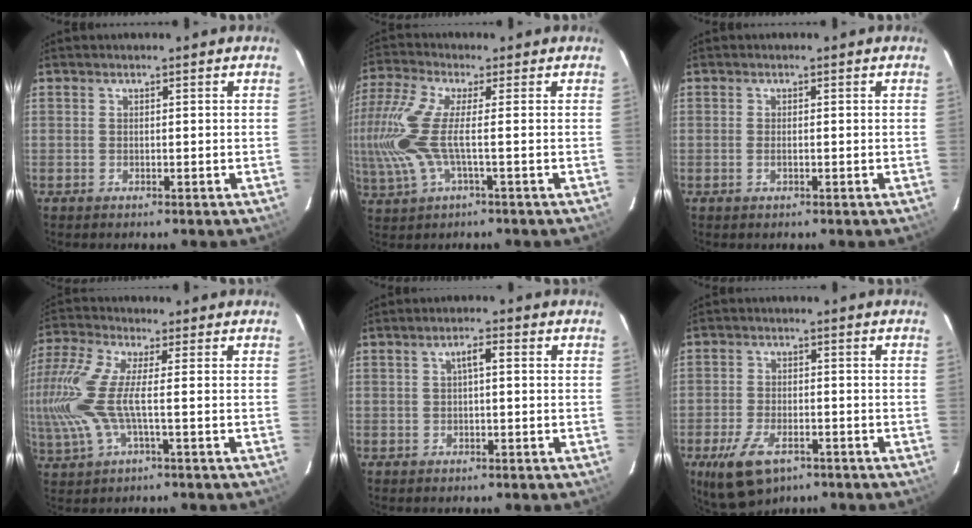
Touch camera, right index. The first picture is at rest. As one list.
[{"total": 12.2, "force": [-1.1, 2.4, 11.9], "torque": [-0.262, -0.004, -0.021]}, {"total": 1.0, "force": [-0.2, 0.4, 0.9], "torque": [-0.019, 0.000, -0.005]}, {"total": 12.7, "force": [-1.3, 2.7, 12.3], "torque": [-0.264, -0.006, -0.025]}, {"total": 2.3, "force": [0.3, 0.5, 2.2], "torque": [-0.042, 0.010, 0.006]}, {"total": 9.5, "force": [-5.6, 4.6, 6.1], "torque": [-0.139, -0.020, -0.094]}]